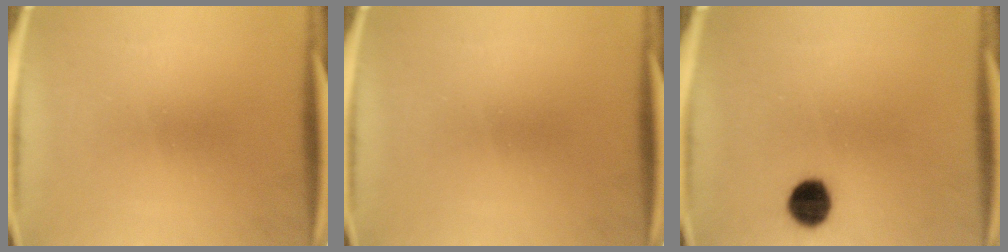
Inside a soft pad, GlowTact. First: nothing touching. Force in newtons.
{"total": 0.0}
{"total": 6.7}